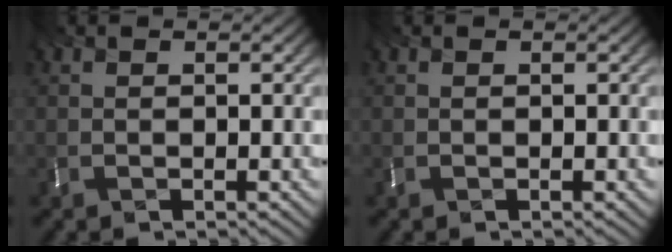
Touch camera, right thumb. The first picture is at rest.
{"total": 0.0}